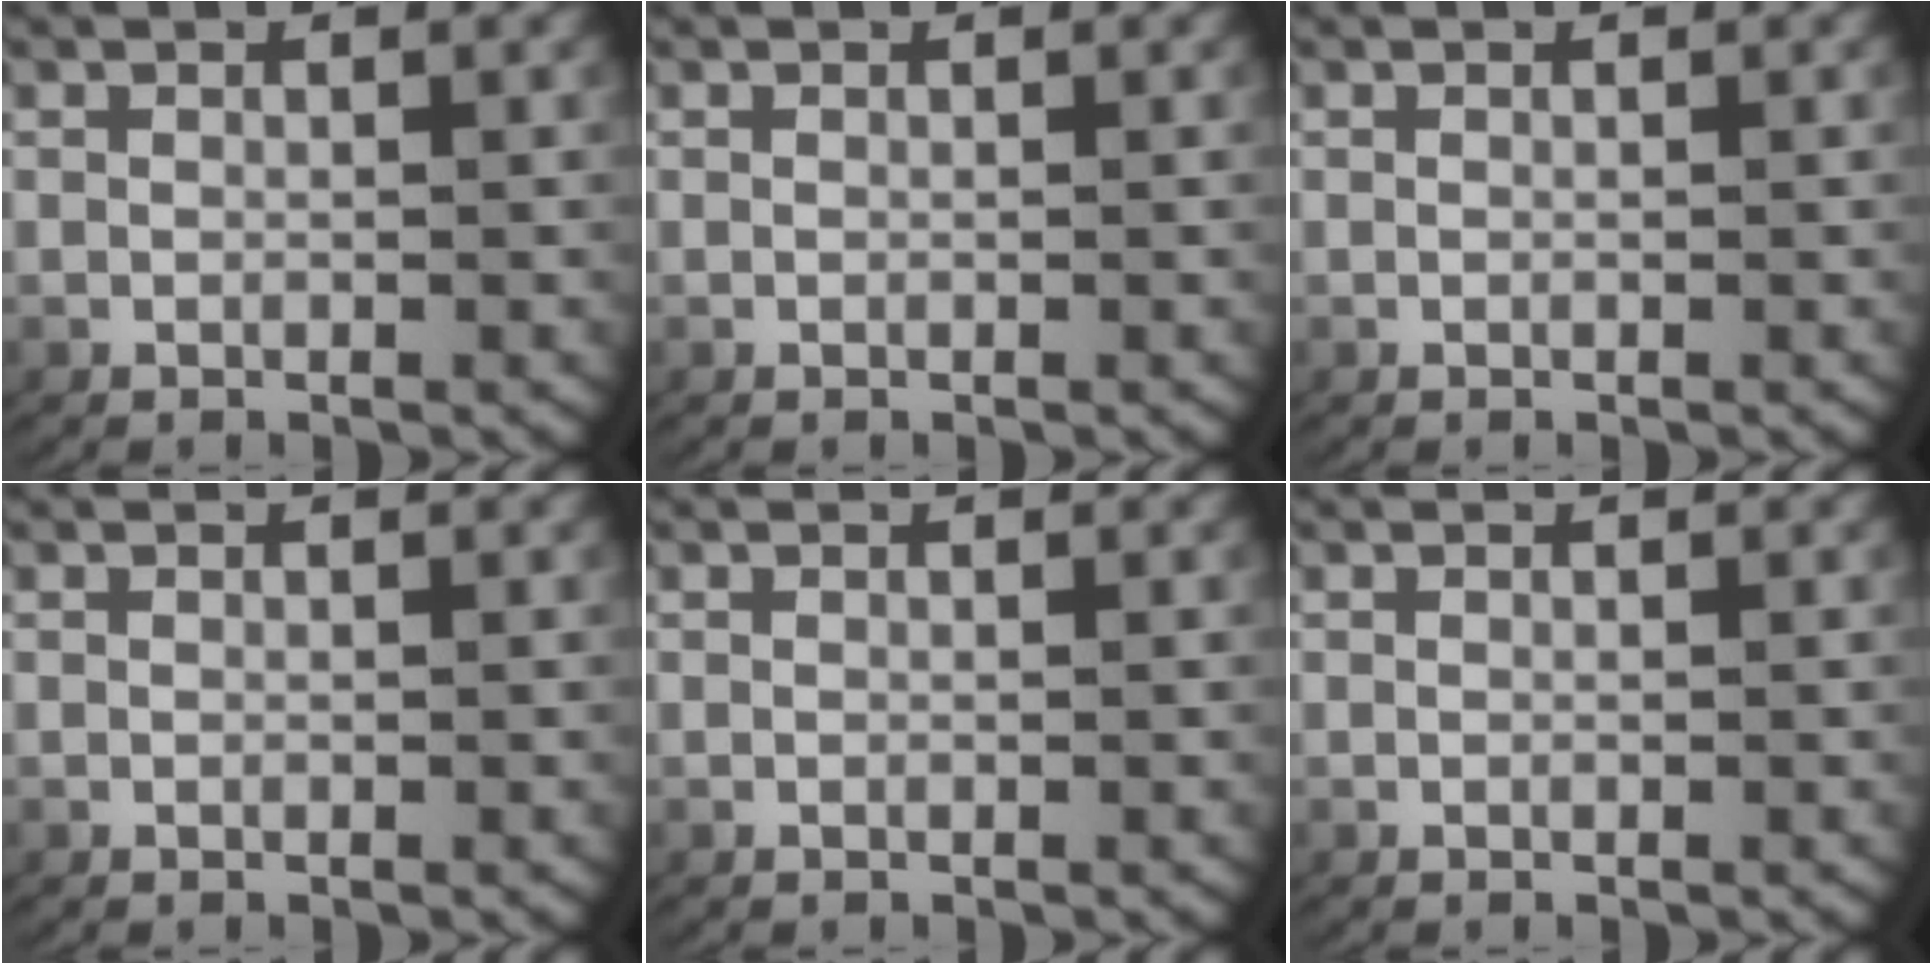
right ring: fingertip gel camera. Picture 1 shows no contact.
{"total": 0.0}
{"total": 0.0}
{"total": 0.0}
{"total": 0.0}
{"total": 0.0}